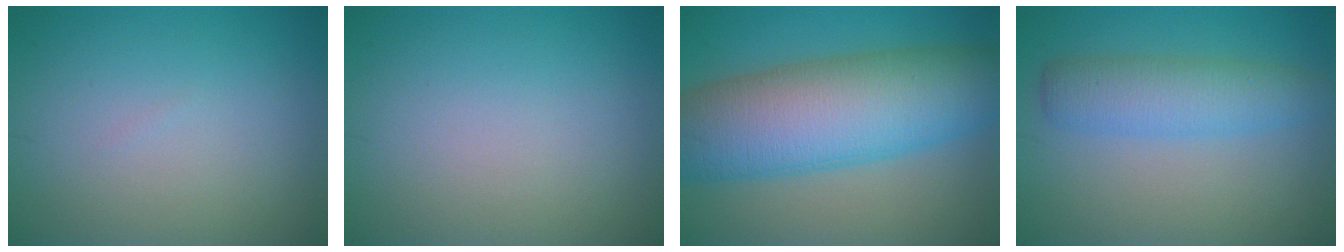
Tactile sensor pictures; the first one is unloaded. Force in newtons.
{"total": 0.0}
{"total": 12.1, "press": 12.1, "slide": 0.3}
{"total": 4.3, "press": 4.3, "slide": 0.1}